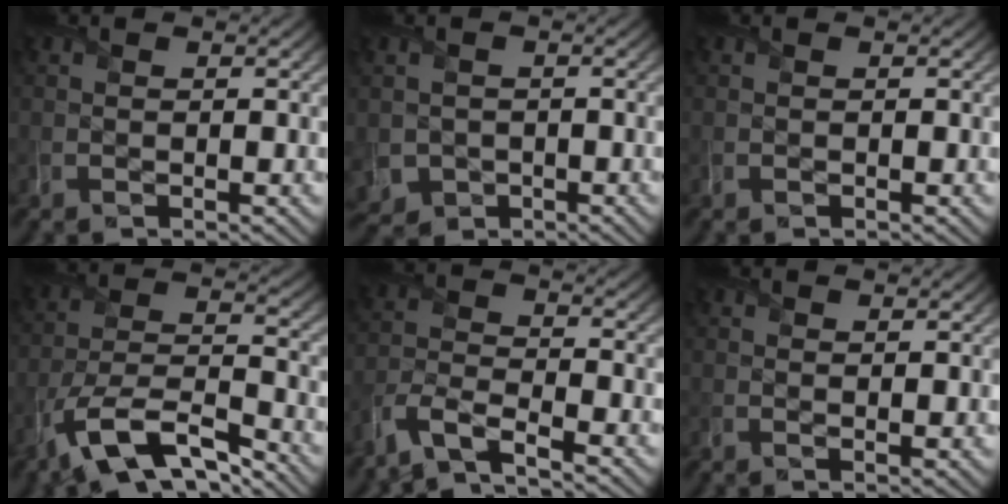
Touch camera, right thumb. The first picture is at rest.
{"total": 3.3, "force": [-0.9, 3.1, 0.8], "torque": [-0.036, -0.022, -0.019]}
{"total": 0.0}
{"total": 12.6, "force": [-8.9, 4.1, 7.8], "torque": [-0.160, -0.012, -0.180]}
{"total": 6.4, "force": [-5.1, 1.4, 3.6], "torque": [-0.086, -0.011, -0.114]}
{"total": 1.5, "force": [1.1, 0.4, 0.9], "torque": [-0.017, -0.006, 0.021]}